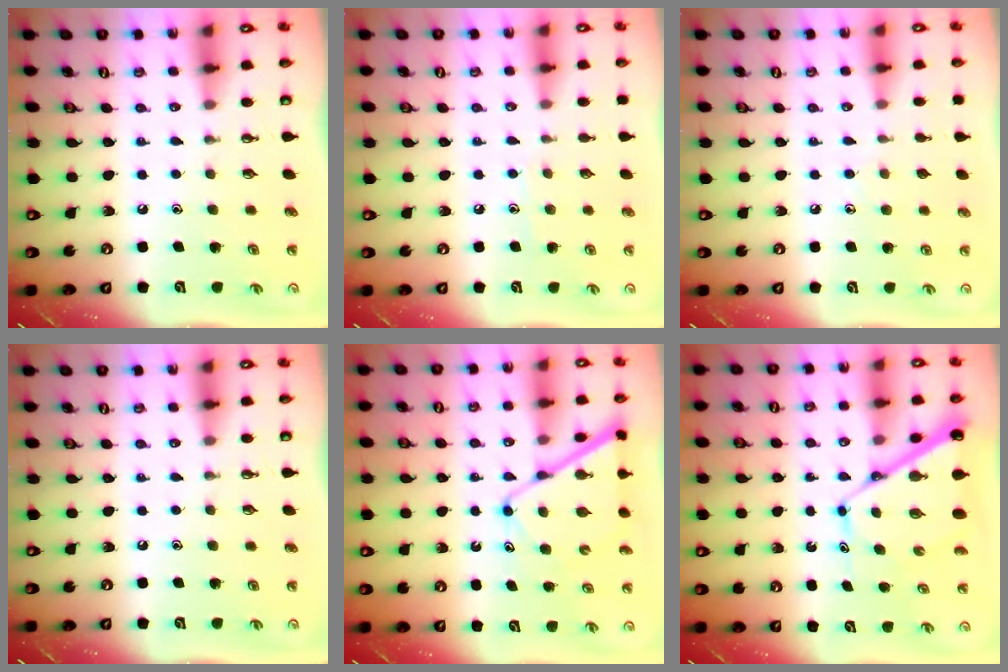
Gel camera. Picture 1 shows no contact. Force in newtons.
{"total": 5.5, "press": 5.4, "slide": 0.6}
{"total": 6.1, "press": 6.1, "slide": 0.5}
{"total": 0.0}
{"total": 11.5, "press": 11.5, "slide": 1.0}
{"total": 10.5, "press": 10.5, "slide": 1.0}